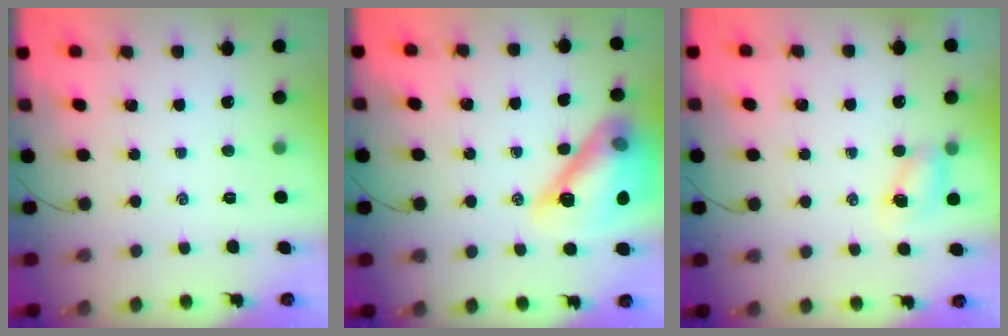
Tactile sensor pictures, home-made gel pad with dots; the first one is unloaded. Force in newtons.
{"total": 18.1, "press": 18.0, "slide": 1.5}
{"total": 5.2, "press": 5.1, "slide": 0.7}